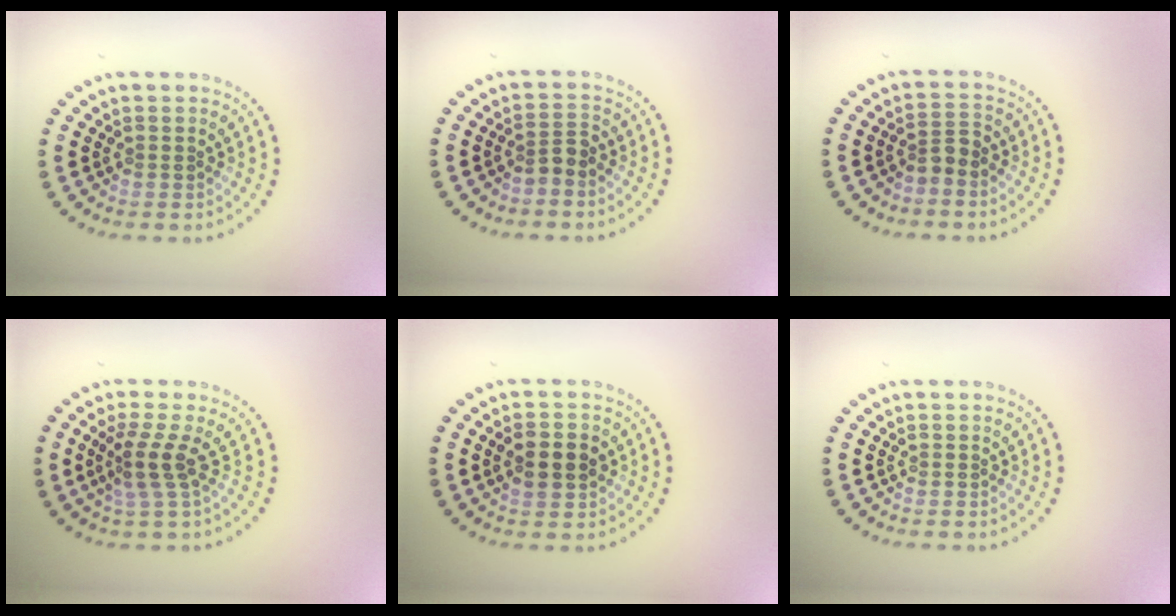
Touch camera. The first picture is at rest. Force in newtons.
{"total": 1.6, "press": 1.1, "slide": 1.1}
{"total": 1.7, "press": 1.4, "slide": 1.1}
{"total": 2.6, "press": 1.9, "slide": 1.9}
{"total": 3.4, "press": 3.4, "slide": 0.2}
{"total": 0.0}